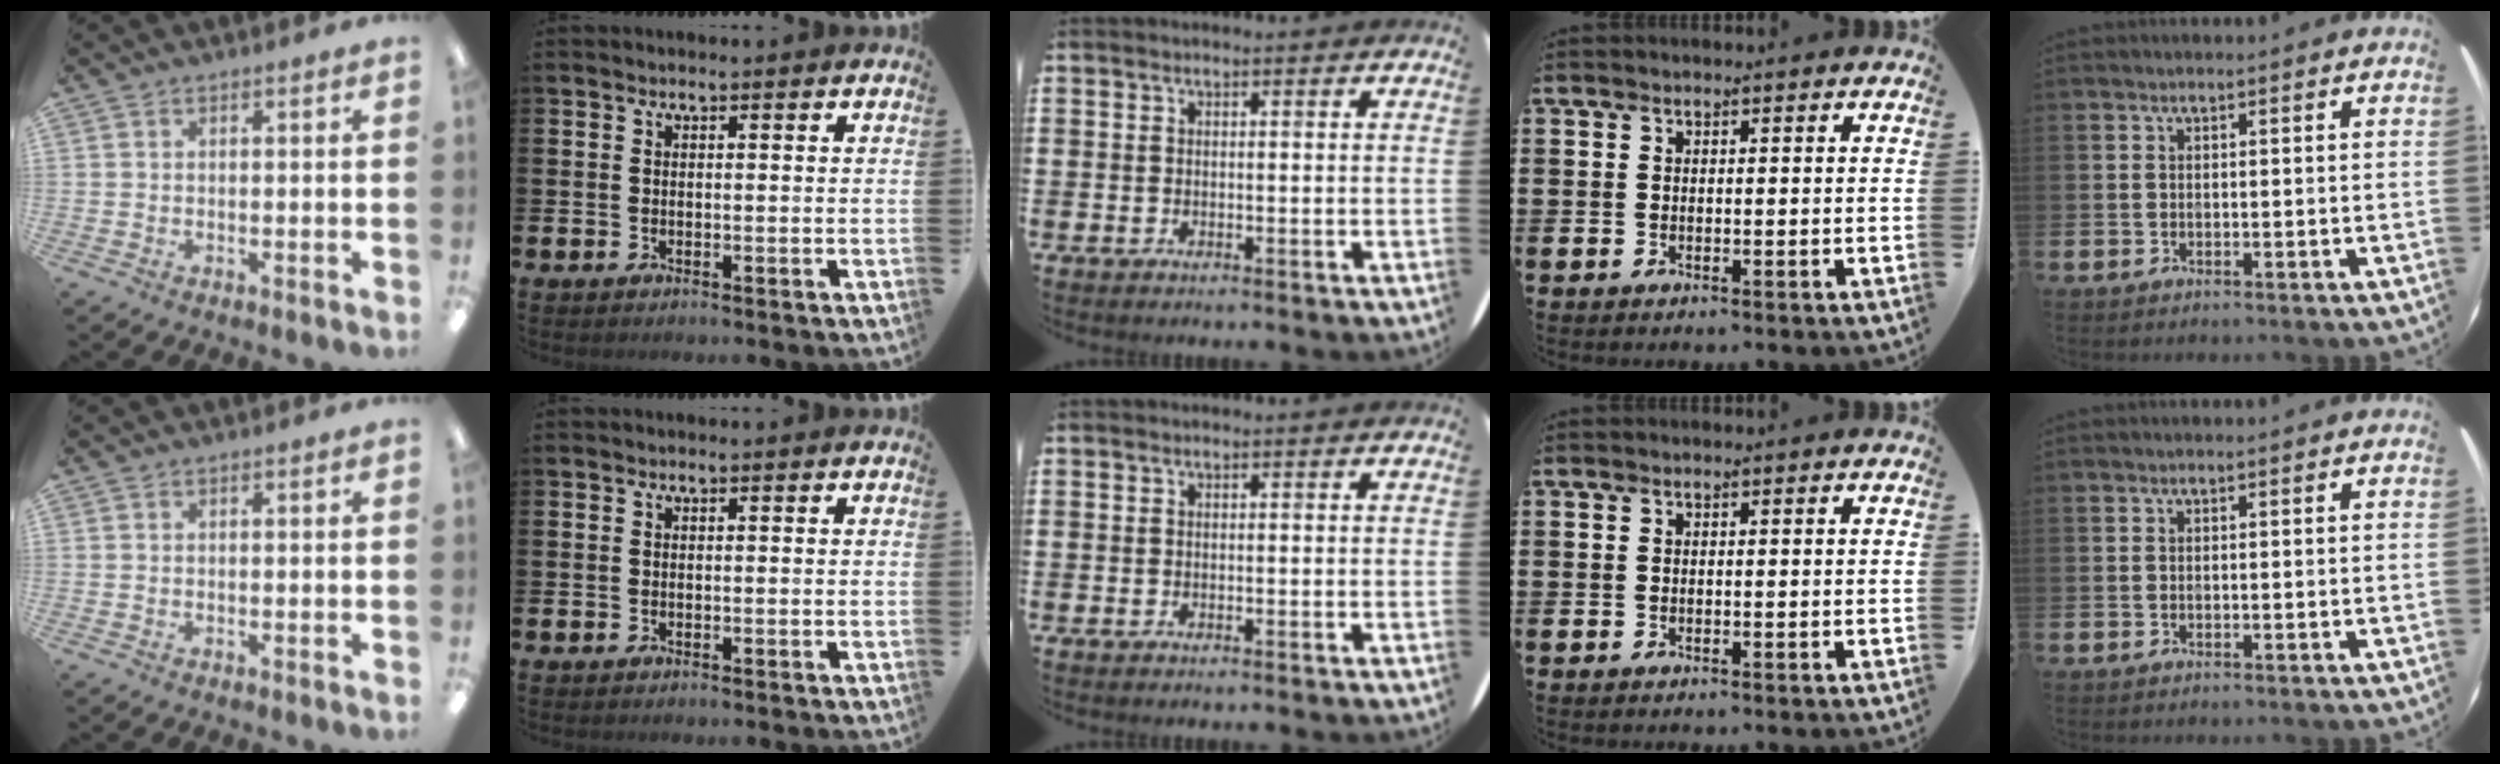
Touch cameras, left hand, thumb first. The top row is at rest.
{}